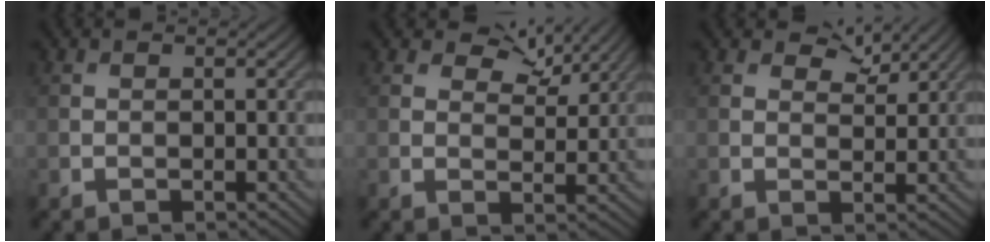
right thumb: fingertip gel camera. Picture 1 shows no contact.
{"total": 4.8, "force": [3.4, 2.4, 2.5], "torque": [-0.040, -0.001, 0.052]}
{"total": 3.2, "force": [2.4, 1.5, 1.6], "torque": [-0.026, -0.002, 0.042]}